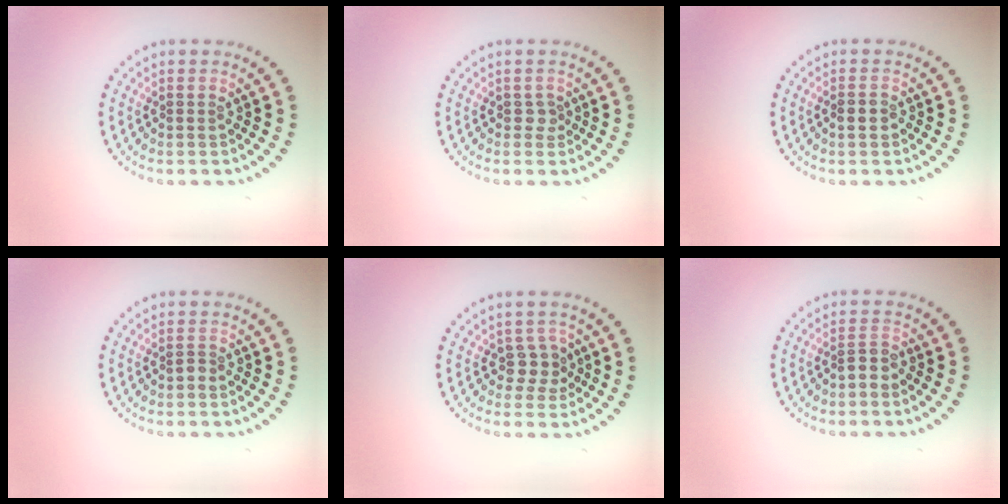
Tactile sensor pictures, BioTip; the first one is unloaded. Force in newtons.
{"total": 0.9, "press": 0.7, "slide": 0.6}
{"total": 1.3, "press": 1.3, "slide": 0.3}
{"total": 0.9, "press": 0.6, "slide": 0.7}
{"total": 1.9, "press": 1.4, "slide": 1.2}
{"total": 1.7, "press": 1.3, "slide": 1.1}